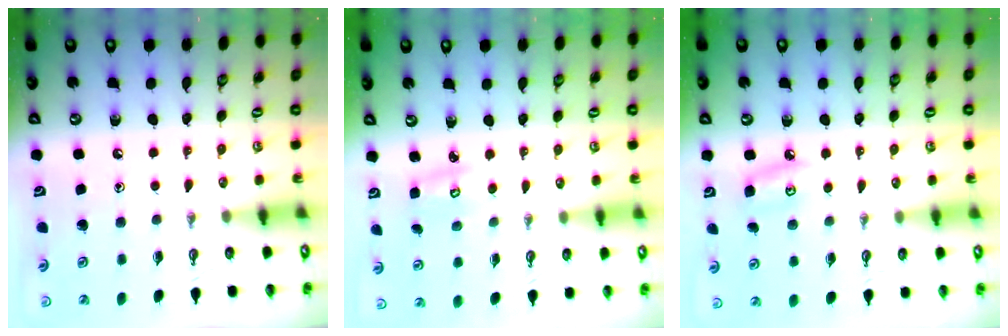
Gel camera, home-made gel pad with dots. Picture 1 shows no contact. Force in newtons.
{"total": 2.6, "press": 2.6, "slide": 0.1}
{"total": 6.1, "press": 6.0, "slide": 0.6}